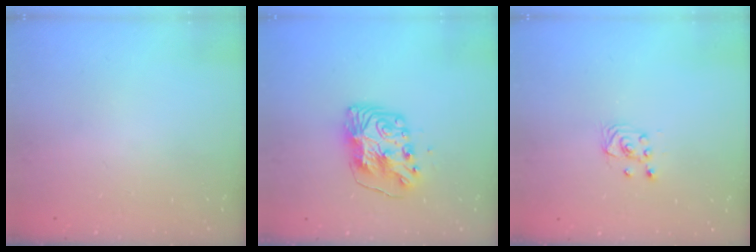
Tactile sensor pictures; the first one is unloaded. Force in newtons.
{"total": 9.2, "press": 9.1, "slide": 1.1}
{"total": 2.5, "press": 2.2, "slide": 1.1}